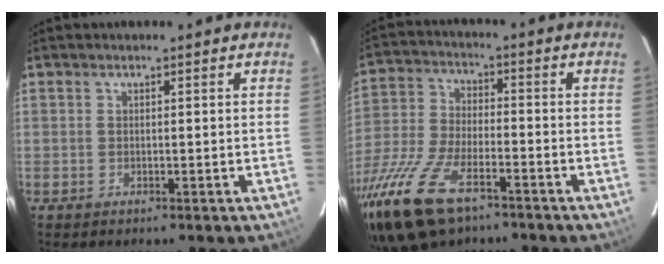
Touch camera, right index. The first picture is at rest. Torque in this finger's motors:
{"motor_torque": [1.44, -0.70, 0.98, 0.21]}